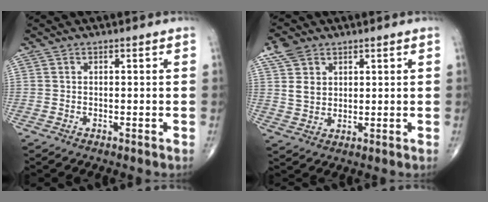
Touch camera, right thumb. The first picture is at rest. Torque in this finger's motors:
{"motor_torque": [-0.45, 0.67, 0.56, 0.35, 0.03]}